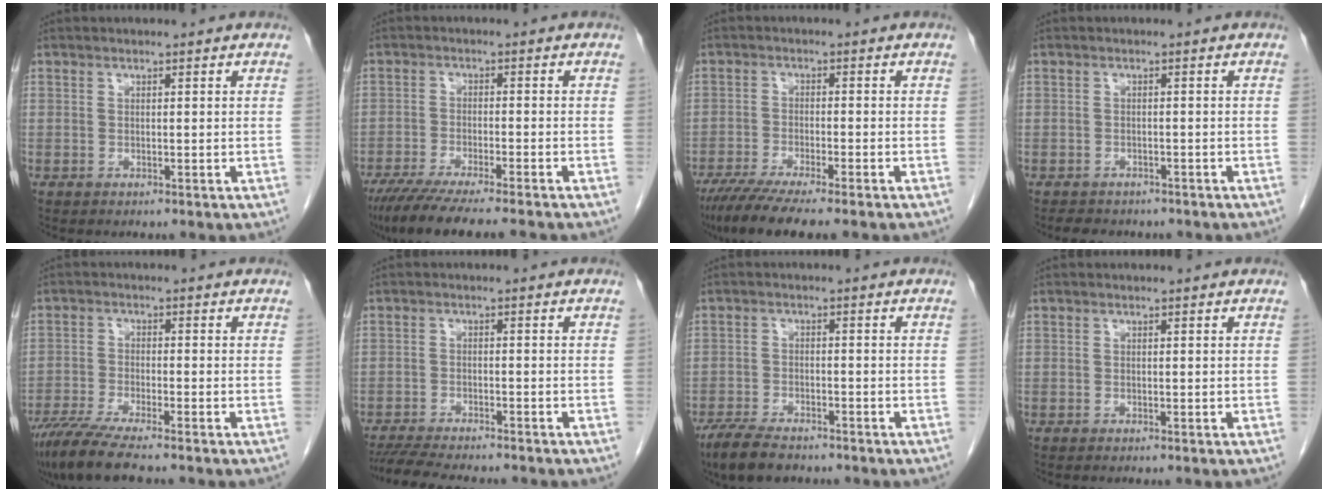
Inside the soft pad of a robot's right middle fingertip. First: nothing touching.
{"total": 12.2, "force": [-10.3, 0.3, 6.5], "torque": [-0.092, -0.032, -0.161]}
{"total": 9.6, "force": [-7.7, 0.4, 5.8], "torque": [-0.090, -0.023, -0.123]}
{"total": 4.9, "force": [-4.1, 2.2, 1.4], "torque": [-0.025, -0.002, -0.051]}
{"total": 8.5, "force": [-7.1, -0.1, 4.7], "torque": [-0.078, -0.026, -0.121]}
{"total": 10.8, "force": [-9.7, 1.2, 4.8], "torque": [-0.069, -0.013, -0.145]}
{"total": 7.2, "force": [-5.8, 2.2, 3.7], "torque": [-0.070, -0.013, -0.099]}
{"total": 0.6, "force": [-0.5, 0.0, 0.3], "torque": [-0.007, -0.001, -0.005]}